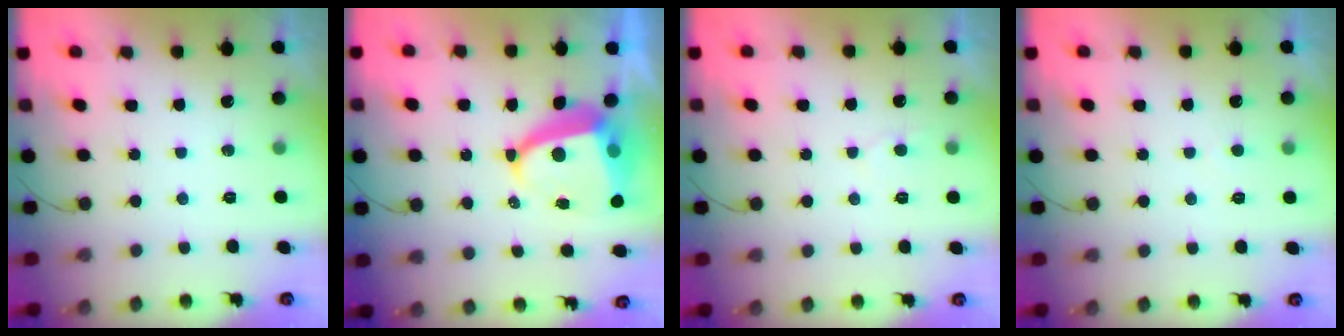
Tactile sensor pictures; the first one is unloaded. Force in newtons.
{"total": 8.6, "press": 8.5, "slide": 1.0}
{"total": 4.1, "press": 4.1, "slide": 0.2}
{"total": 1.5, "press": 1.5, "slide": 0.2}